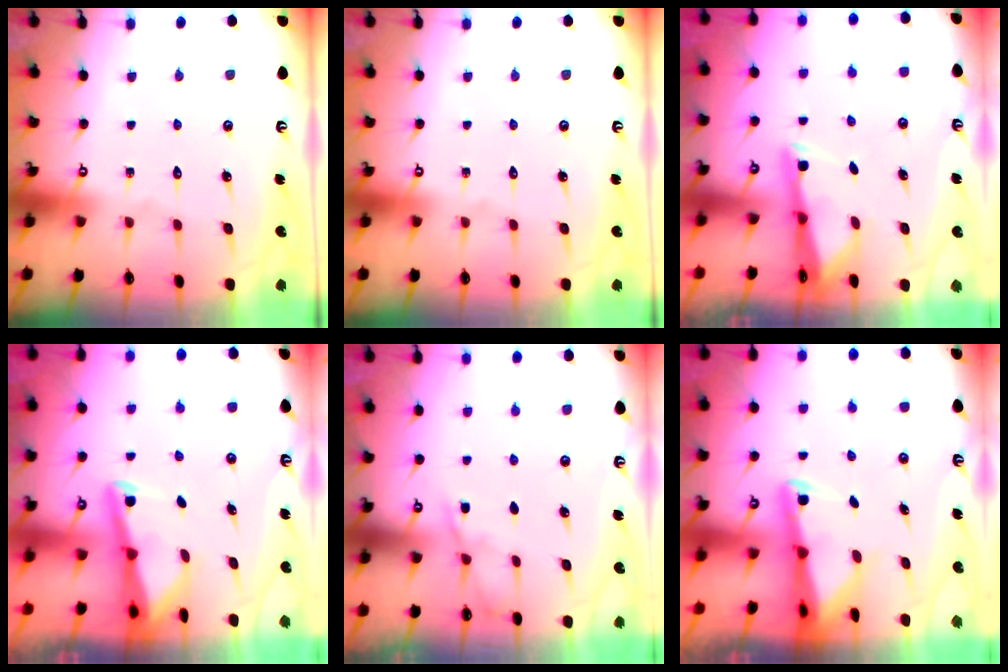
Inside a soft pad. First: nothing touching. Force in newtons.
{"total": 0.0}
{"total": 2.8, "press": 2.7, "slide": 0.4}
{"total": 3.2, "press": 3.2, "slide": 0.3}
{"total": 3.6, "press": 3.6, "slide": 0.5}
{"total": 2.5, "press": 2.5, "slide": 0.4}